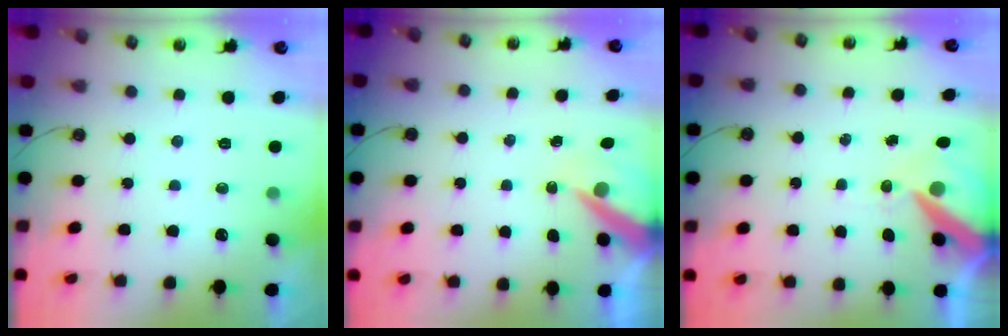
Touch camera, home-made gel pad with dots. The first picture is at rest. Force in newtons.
{"total": 8.3, "press": 8.3, "slide": 0.6}
{"total": 10.4, "press": 10.3, "slide": 1.4}